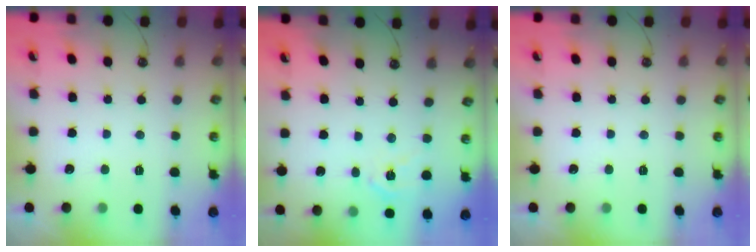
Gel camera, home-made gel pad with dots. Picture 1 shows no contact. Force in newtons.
{"total": 7.2, "press": 7.1, "slide": 0.9}
{"total": 0.0}